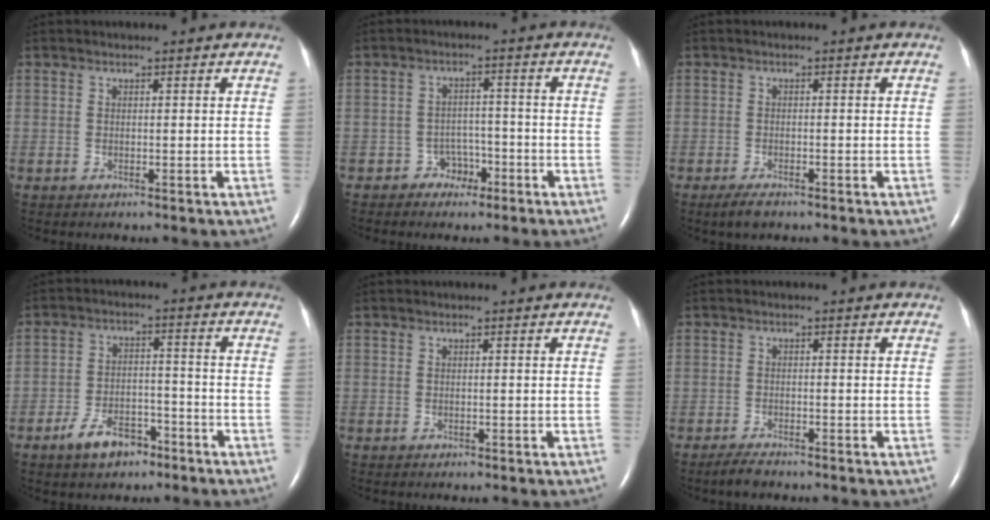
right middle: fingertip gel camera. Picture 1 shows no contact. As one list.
[{"total": 3.4, "force": [-2.2, 2.6, 0.6], "torque": [-0.004, 0.013, -0.031]}, {"total": 2.6, "force": [-1.9, 0.8, 1.6], "torque": [-0.041, -0.006, -0.031]}, {"total": 6.8, "force": [-4.6, 3.5, 3.6], "torque": [-0.075, 0.009, -0.072]}, {"total": 0.0}, {"total": 2.4, "force": [-2.0, 0.5, 1.1], "torque": [-0.032, -0.006, -0.036]}]